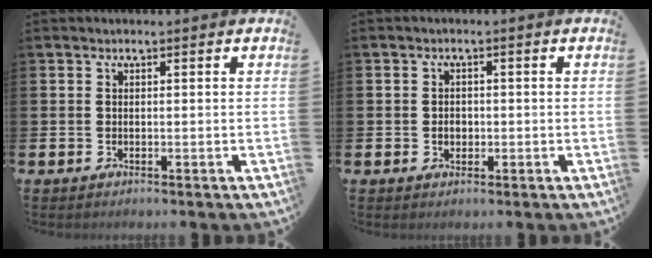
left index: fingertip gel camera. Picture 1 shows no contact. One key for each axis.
{"total": 1.6, "fx": -0.2, "fy": 1.4, "fz": 0.9, "tx": -0.005, "ty": 0.003, "tz": -0.009}